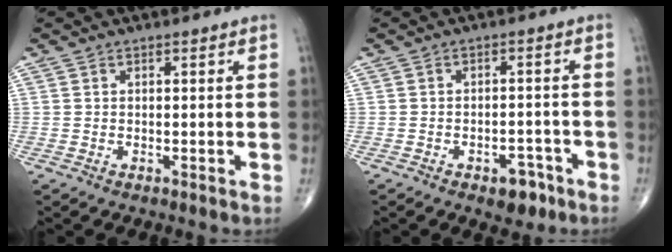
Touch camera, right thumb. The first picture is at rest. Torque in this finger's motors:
{"motor_torque": [1.33, 0.10, 0.20, -0.60, 0.02]}